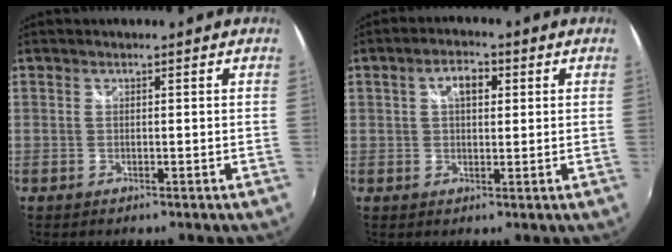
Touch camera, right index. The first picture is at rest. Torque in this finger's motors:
{"motor_torque": [0.27, -0.08, 0.35, 0.07]}